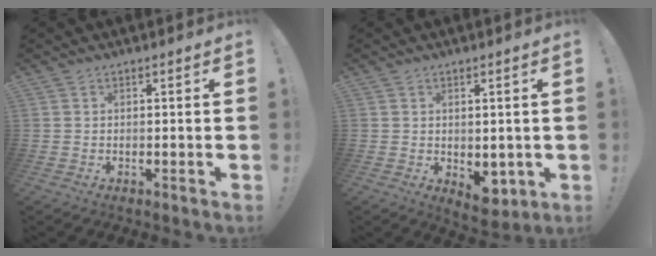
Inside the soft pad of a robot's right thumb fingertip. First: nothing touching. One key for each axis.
{"total": 6.0, "fx": -0.8, "fy": 4.1, "fz": 4.3, "tx": -0.028, "ty": 0.000, "tz": -0.007}